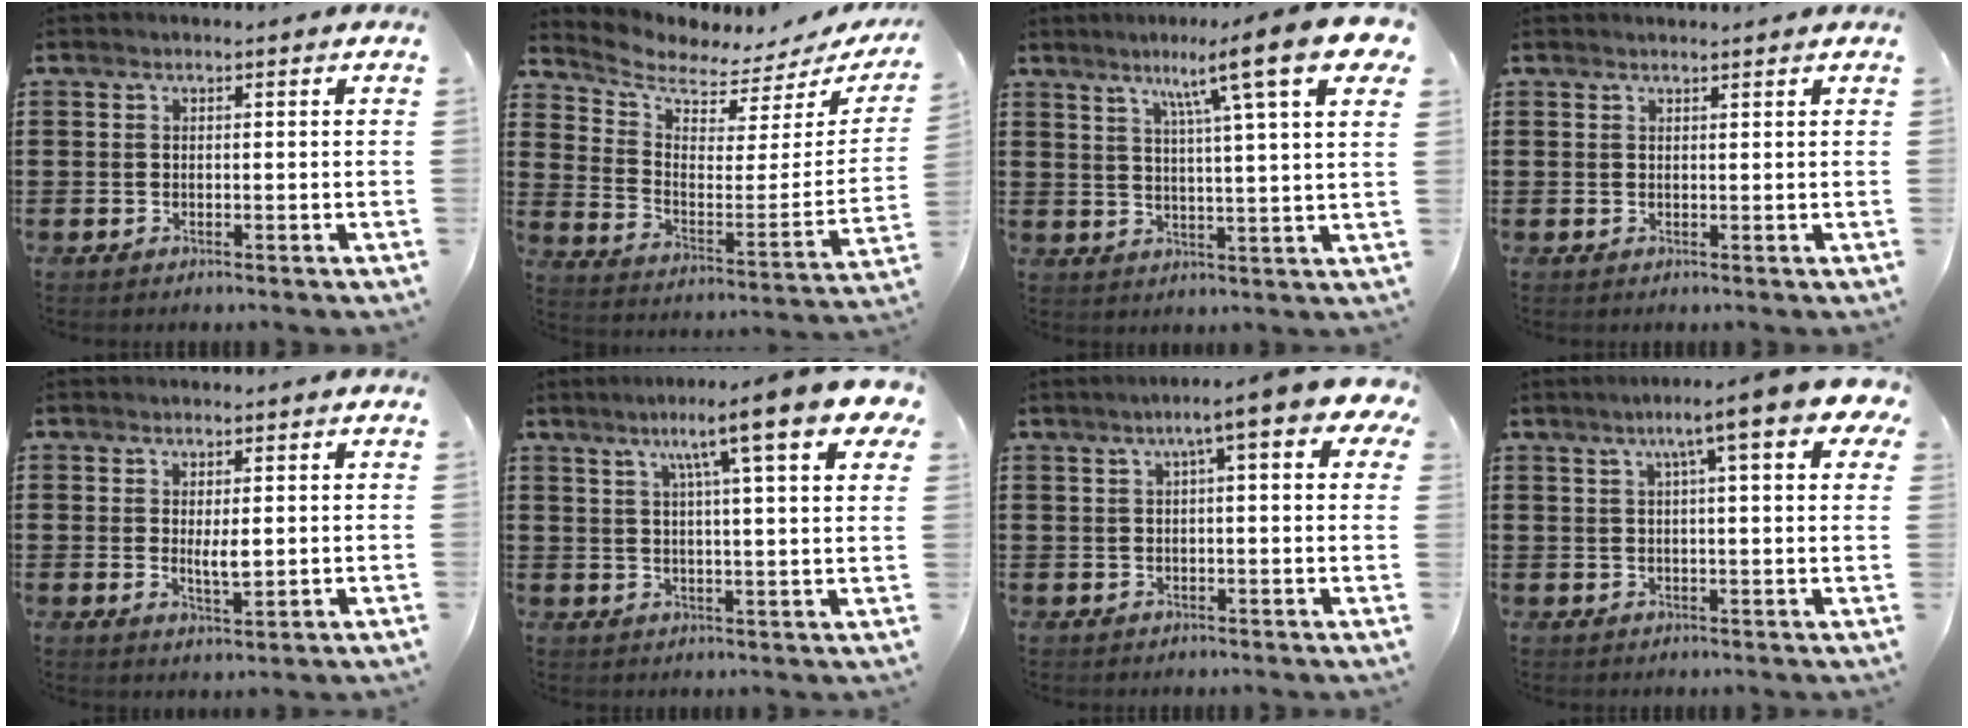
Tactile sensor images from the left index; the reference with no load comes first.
{"total": 4.3, "force": [3.9, 1.1, 1.4], "torque": [-0.056, -0.039, 0.064]}
{"total": 12.6, "force": [7.6, 0.3, 10.0], "torque": [-0.180, -0.023, 0.112]}
{"total": 1.0, "force": [1.0, 0.0, 0.2], "torque": [-0.006, -0.001, 0.020]}
{"total": 3.4, "force": [0.4, 1.1, 3.1], "torque": [-0.053, -0.002, 0.006]}
{"total": 11.3, "force": [6.5, 1.2, 9.1], "torque": [-0.162, -0.012, 0.100]}
{"total": 6.8, "force": [3.1, 0.7, 6.1], "torque": [-0.097, -0.004, 0.045]}
{"total": 8.8, "force": [4.5, 0.8, 7.5], "torque": [-0.130, -0.003, 0.069]}